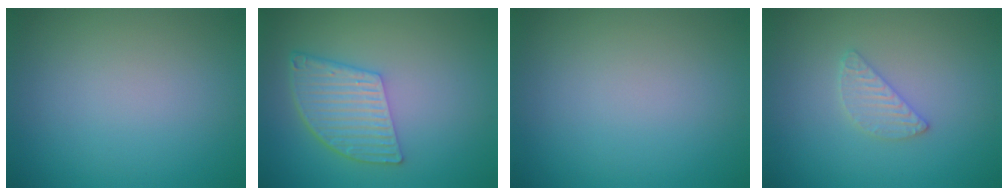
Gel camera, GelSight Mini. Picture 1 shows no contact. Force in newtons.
{"total": 5.4, "press": 3.9, "slide": 3.7}
{"total": 0.0}
{"total": 1.9, "press": 1.8, "slide": 0.2}